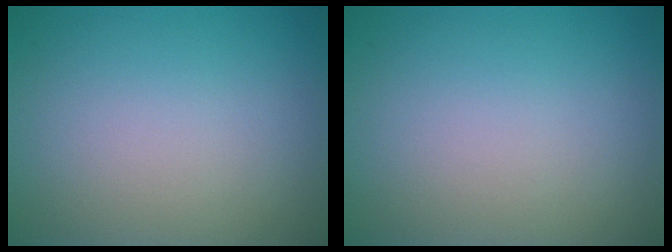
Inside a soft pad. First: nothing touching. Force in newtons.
{"total": 0.0}